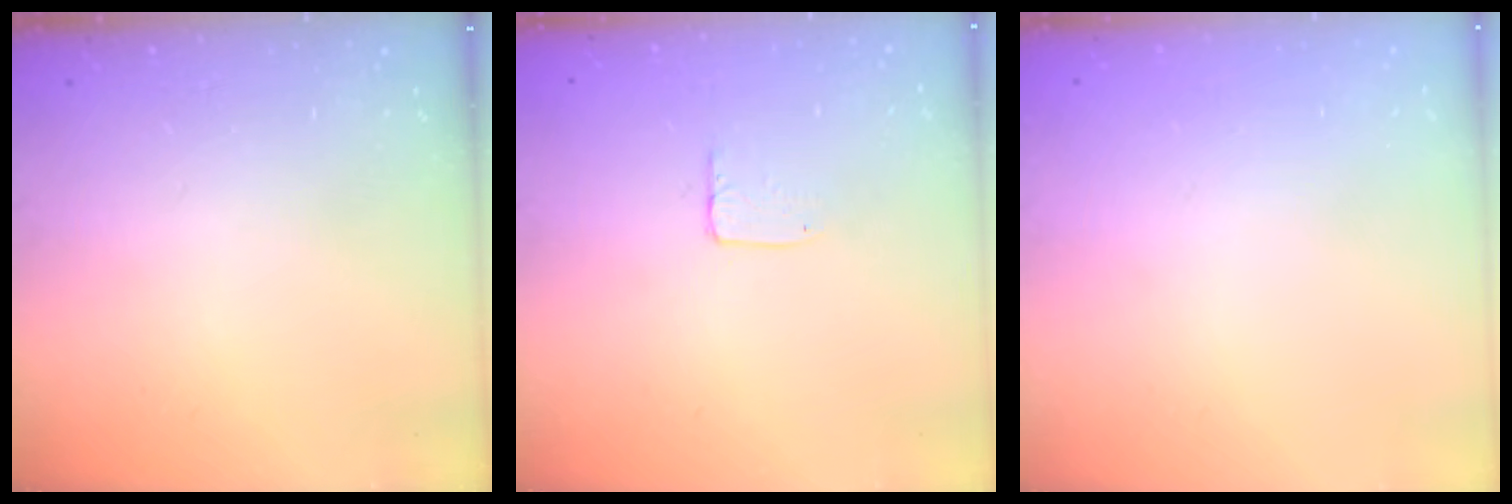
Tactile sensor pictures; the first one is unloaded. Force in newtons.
{"total": 3.8, "press": 3.8, "slide": 0.3}
{"total": 0.0}